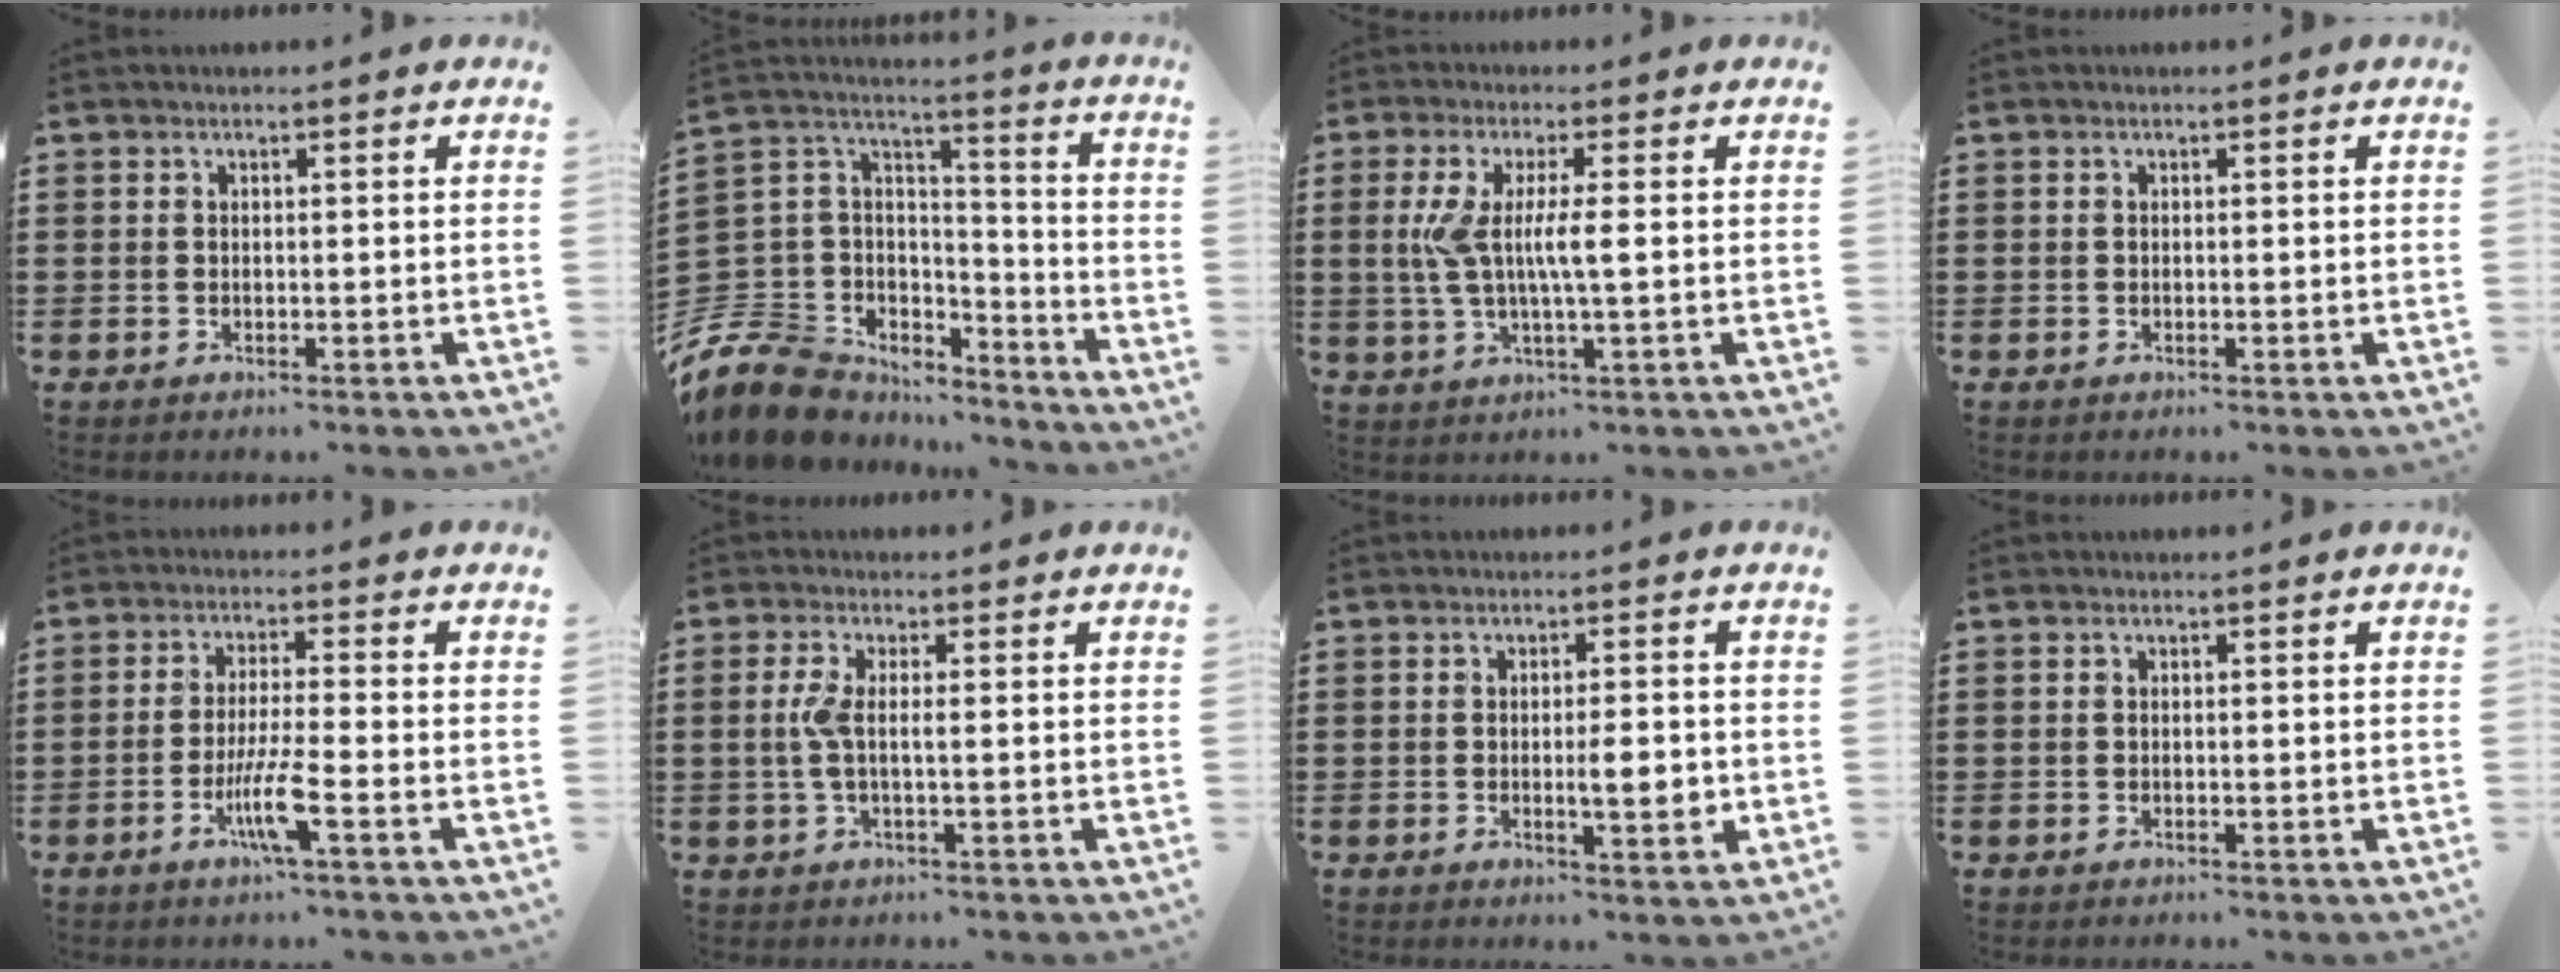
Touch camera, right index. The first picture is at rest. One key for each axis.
{"total": 10.9, "fx": -7.3, "fy": 7.4, "fz": 3.1, "tx": -0.116, "ty": 0.005, "tz": -0.140}
{"total": 6.2, "fx": 0.3, "fy": 0.5, "fz": 6.2, "tx": -0.138, "ty": -0.015, "tz": -0.005}
{"total": 0.0}
{"total": 6.4, "fx": -2.8, "fy": 0.0, "fz": 5.7, "tx": -0.121, "ty": -0.019, "tz": -0.056}
{"total": 3.5, "fx": -0.1, "fy": 0.5, "fz": 3.5, "tx": -0.089, "ty": -0.009, "tz": -0.011}
{"total": 4.5, "fx": -0.5, "fy": 0.9, "fz": 4.4, "tx": -0.066, "ty": -0.004, "tz": -0.012}
{"total": 0.0}